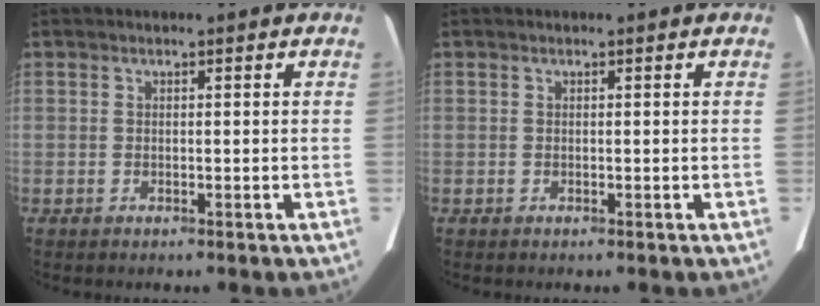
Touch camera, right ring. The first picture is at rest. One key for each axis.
{"total": 0.0}